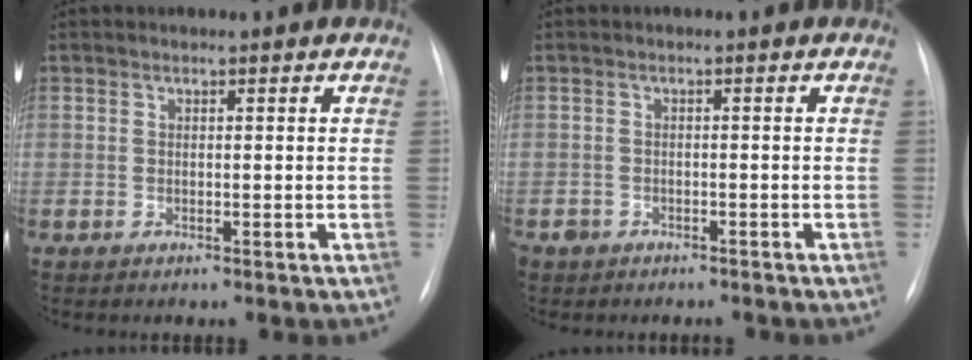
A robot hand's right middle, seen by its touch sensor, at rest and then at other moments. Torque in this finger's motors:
{"motor_torque": [-0.21, -0.18, 0.02, 0.00]}